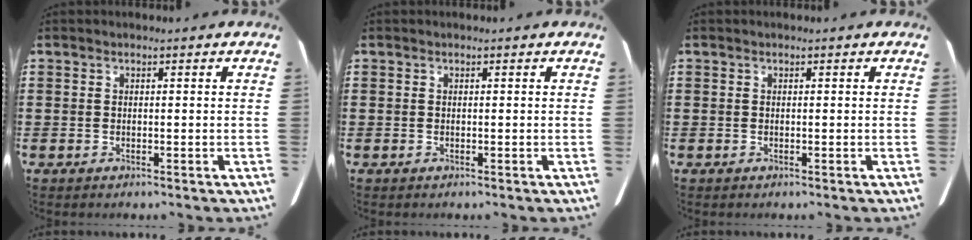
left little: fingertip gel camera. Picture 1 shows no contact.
{"total": 0.0}
{"total": 0.0}